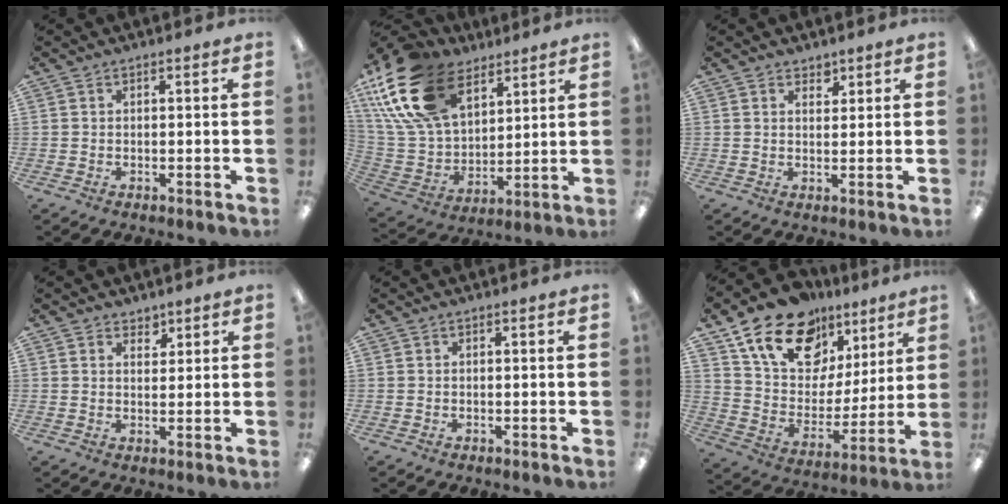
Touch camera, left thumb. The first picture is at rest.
{"total": 22.9, "force": [12.9, 13.8, 12.9], "torque": [-0.292, -0.050, 0.240]}
{"total": 2.2, "force": [1.8, 1.2, 0.3], "torque": [0.009, -0.010, 0.031]}
{"total": 2.7, "force": [2.2, 1.4, 0.2], "torque": [0.008, -0.013, 0.039]}
{"total": 0.0}
{"total": 18.7, "force": [12.2, 11.5, 8.4], "torque": [-0.158, -0.065, 0.224]}